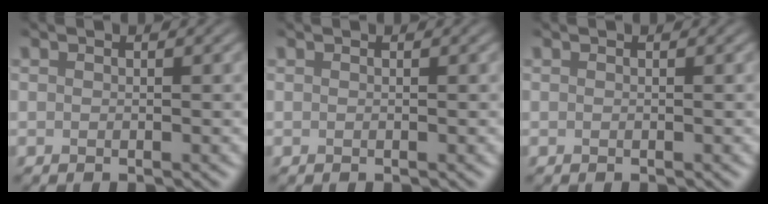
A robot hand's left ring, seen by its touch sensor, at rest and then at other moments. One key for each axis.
{"total": 0.0}
{"total": 0.0}